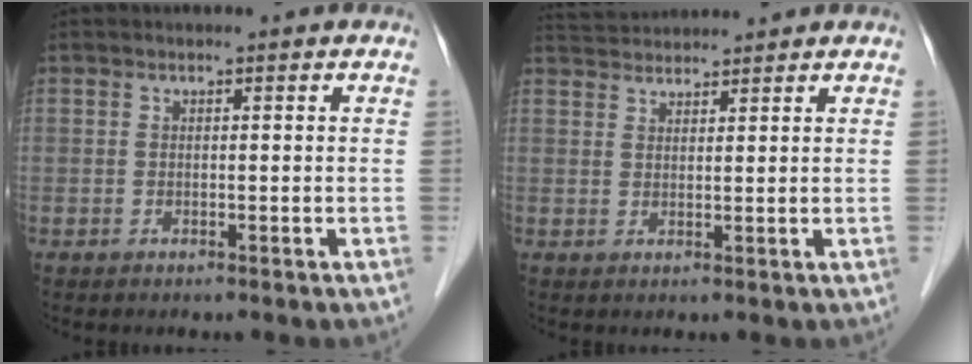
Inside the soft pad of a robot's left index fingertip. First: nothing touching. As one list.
[{"total": 5.4, "force": [5.3, 0.3, 0.9], "torque": [-0.022, 0.035, 0.093]}]